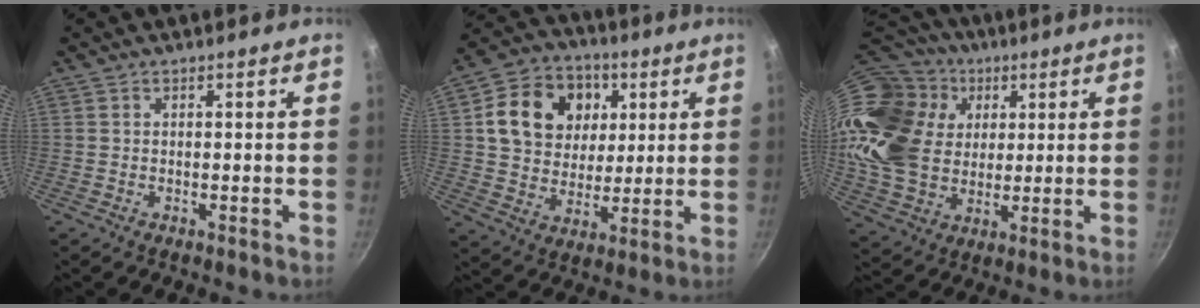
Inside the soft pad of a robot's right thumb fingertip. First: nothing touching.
{"total": 16.4, "force": [4.4, 13.3, 8.5], "torque": [-0.123, 0.004, 0.073]}
{"total": 23.6, "force": [7.0, 18.3, 13.1], "torque": [-0.238, 0.010, 0.138]}